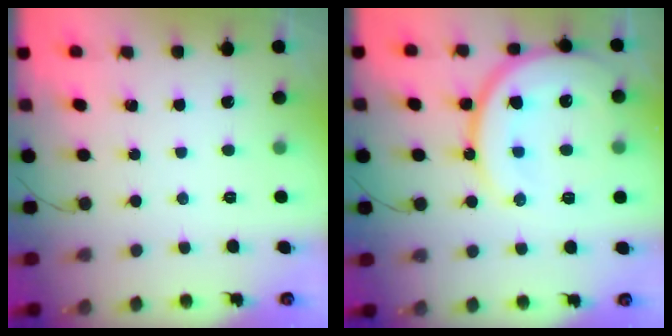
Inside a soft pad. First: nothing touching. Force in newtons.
{"total": 18.3, "press": 18.3, "slide": 1.5}